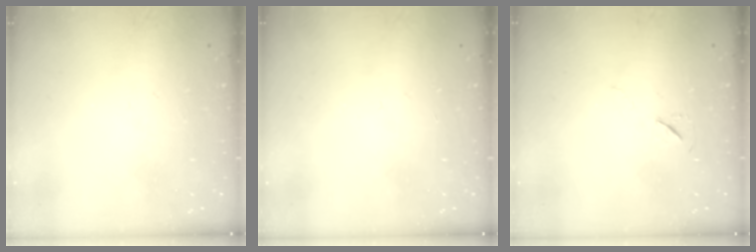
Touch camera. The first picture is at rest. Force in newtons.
{"total": 0.0}
{"total": 6.4, "press": 5.8, "slide": 2.5}